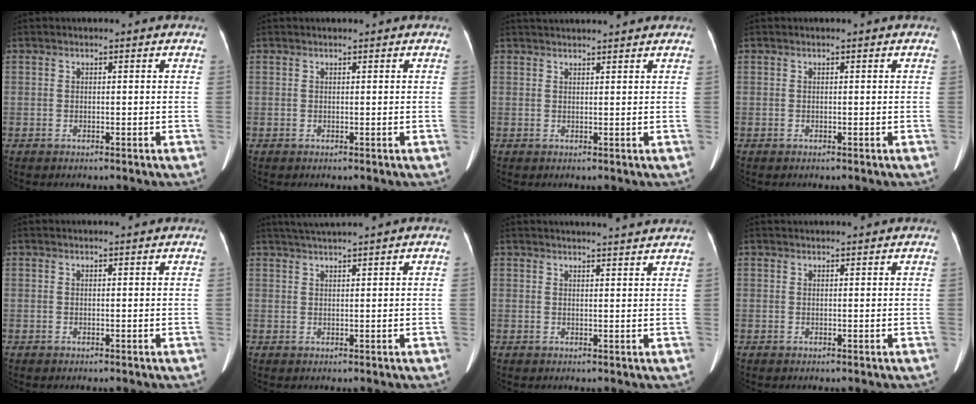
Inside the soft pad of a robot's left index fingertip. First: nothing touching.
{"total": 0.7, "force": [0.6, 0.0, 0.3], "torque": [-0.005, 0.012, 0.012]}
{"total": 6.7, "force": [6.4, 0.0, 2.1], "torque": [-0.028, 0.035, 0.082]}
{"total": 0.0}
{"total": 2.2, "force": [2.1, -0.1, 0.5], "torque": [-0.008, 0.014, 0.027]}
{"total": 4.1, "force": [3.6, -1.2, 1.6], "torque": [-0.026, 0.017, 0.069]}
{"total": 8.7, "force": [8.4, -0.5, 2.3], "torque": [-0.027, 0.012, 0.091]}
{"total": 3.9, "force": [3.8, 0.1, 0.8], "torque": [-0.009, 0.031, 0.053]}